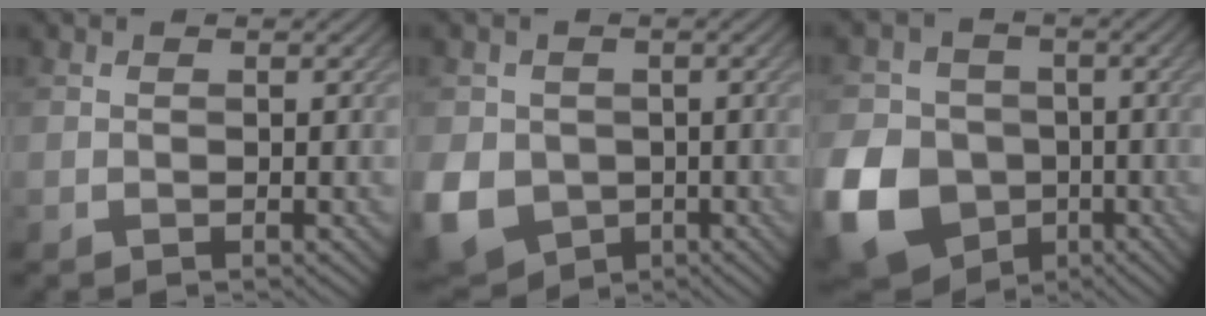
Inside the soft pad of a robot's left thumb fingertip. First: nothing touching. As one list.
[{"total": 9.7, "force": [-2.1, 8.2, 4.8], "torque": [-0.135, -0.039, -0.041]}, {"total": 15.4, "force": [-5.3, 12.7, 6.8], "torque": [-0.199, -0.051, -0.113]}]